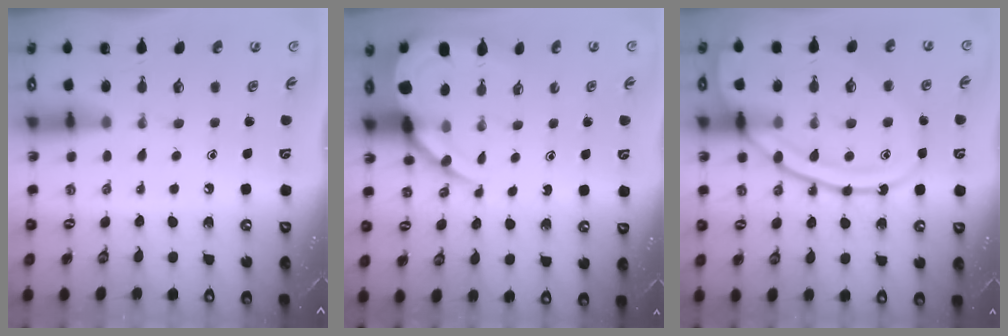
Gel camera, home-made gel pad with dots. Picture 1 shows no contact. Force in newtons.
{"total": 10.5, "press": 10.4, "slide": 1.1}
{"total": 18.3, "press": 18.2, "slide": 1.8}